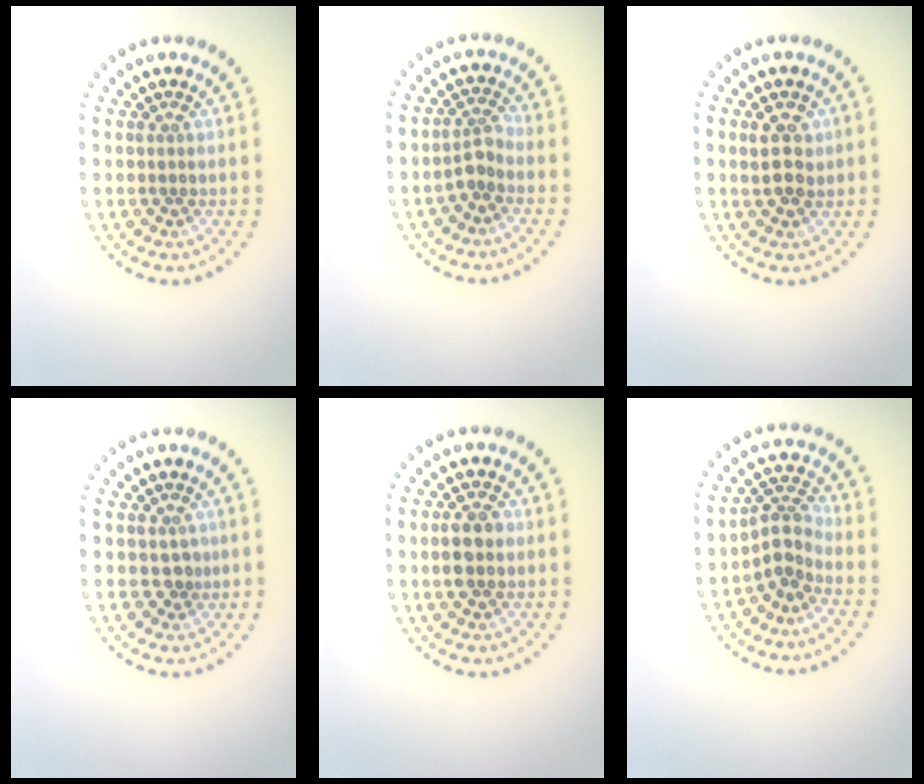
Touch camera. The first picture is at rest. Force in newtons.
{"total": 1.8, "press": 1.3, "slide": 1.2}
{"total": 2.6, "press": 2.6, "slide": 0.3}
{"total": 1.2, "press": 0.9, "slide": 0.8}
{"total": 3.2, "press": 3.2, "slide": 0.2}
{"total": 2.9, "press": 2.1, "slide": 2.0}